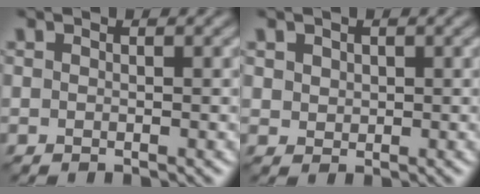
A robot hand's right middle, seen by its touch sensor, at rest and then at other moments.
{"total": 1.4, "force": [0.7, 1.1, 0.4], "torque": [-0.008, -0.003, 0.019]}